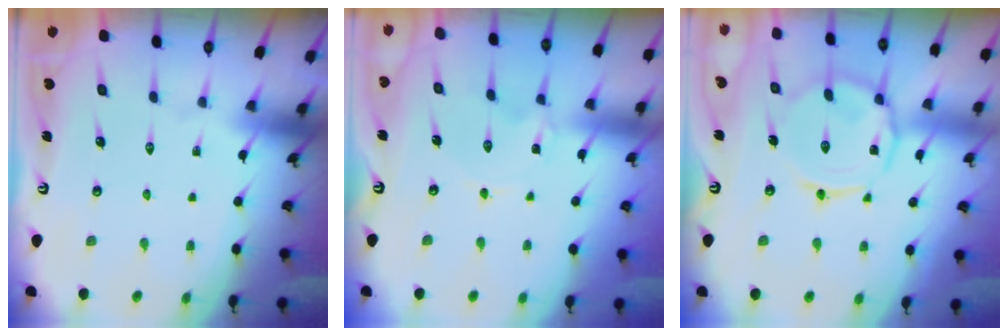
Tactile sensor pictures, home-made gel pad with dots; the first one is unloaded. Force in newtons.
{"total": 1.1, "press": 1.1, "slide": 0.2}
{"total": 10.5, "press": 10.4, "slide": 1.1}